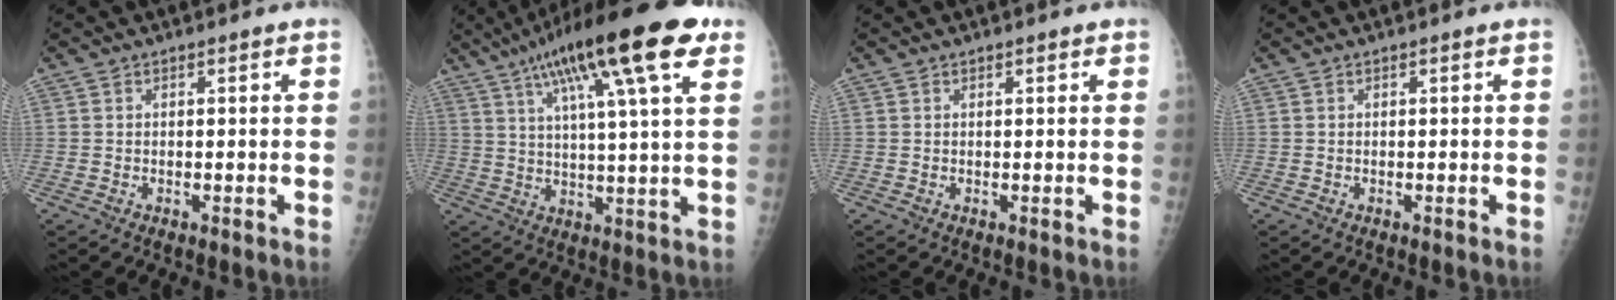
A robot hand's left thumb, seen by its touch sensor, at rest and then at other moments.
{"total": 20.6, "force": [10.8, 3.9, 17.1], "torque": [-0.273, -0.002, 0.167]}
{"total": 0.5, "force": [0.4, 0.2, 0.3], "torque": [-0.003, -0.001, 0.004]}
{"total": 0.0}